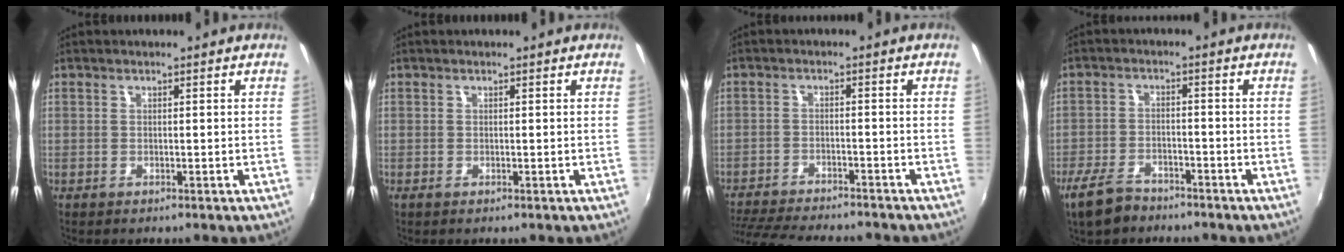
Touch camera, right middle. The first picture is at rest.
{"total": 0.0}
{"total": 15.1, "force": [-13.5, 2.5, 6.3], "torque": [-0.142, -0.025, -0.212]}
{"total": 7.2, "force": [-5.5, 3.3, 3.1], "torque": [-0.089, -0.004, -0.100]}